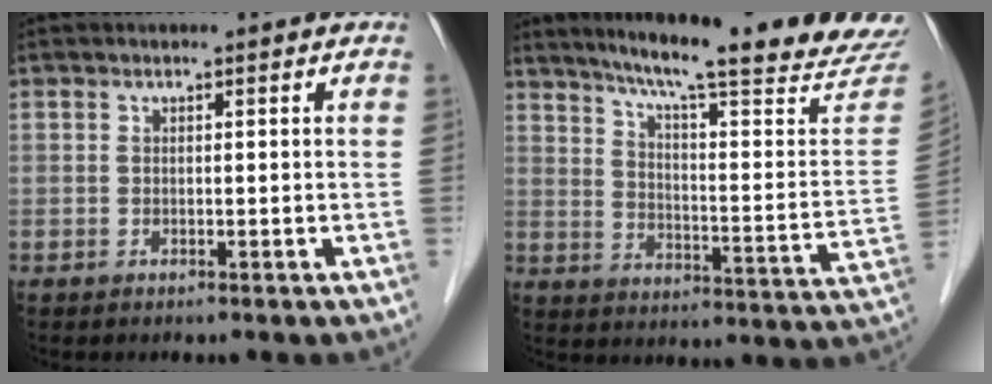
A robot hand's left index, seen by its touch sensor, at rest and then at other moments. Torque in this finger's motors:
{"motor_torque": [0.08, -0.19, 0.43, 0.10]}